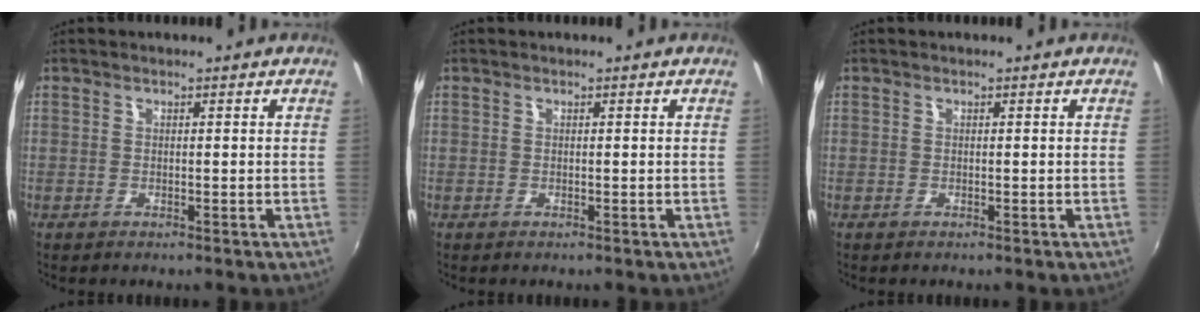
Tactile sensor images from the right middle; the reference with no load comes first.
{"total": 0.0}
{"total": 0.0}